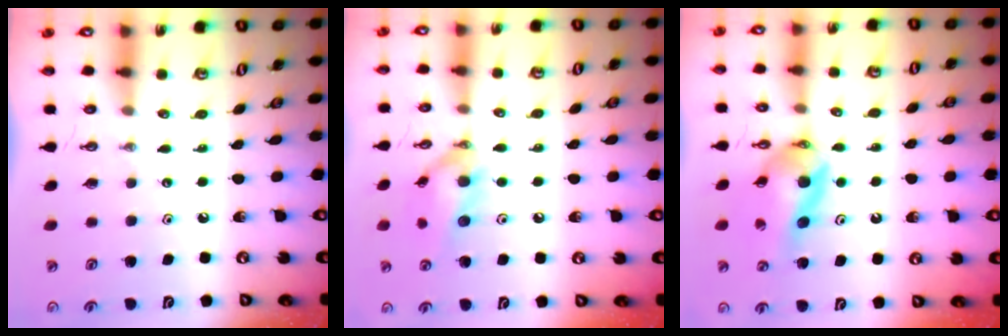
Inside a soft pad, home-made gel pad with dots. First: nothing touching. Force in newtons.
{"total": 13.1, "press": 13.0, "slide": 1.7}
{"total": 11.6, "press": 11.5, "slide": 1.4}